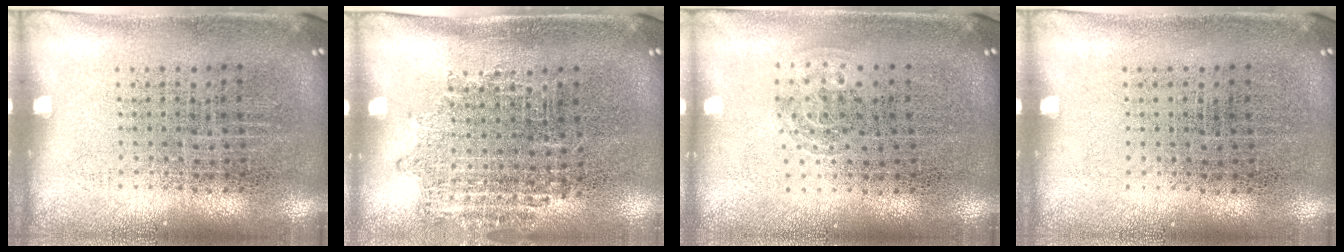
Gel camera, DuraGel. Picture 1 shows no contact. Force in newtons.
{"total": 1.0, "press": 0.9, "slide": 0.4}
{"total": 0.9, "press": 0.6, "slide": 0.7}
{"total": 0.0}